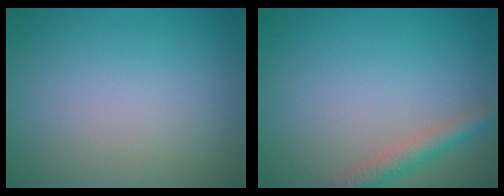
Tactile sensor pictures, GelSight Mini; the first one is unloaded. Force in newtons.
{"total": 2.6, "press": 2.6, "slide": 0.1}